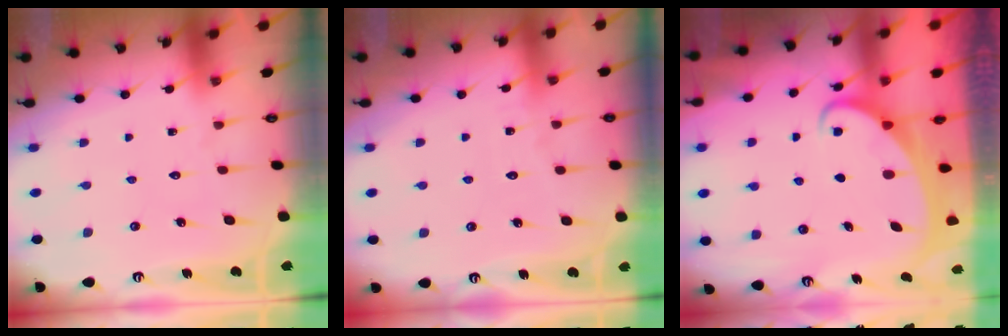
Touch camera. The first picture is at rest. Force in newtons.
{"total": 2.9, "press": 2.8, "slide": 0.3}
{"total": 2.1, "press": 2.1, "slide": 0.4}